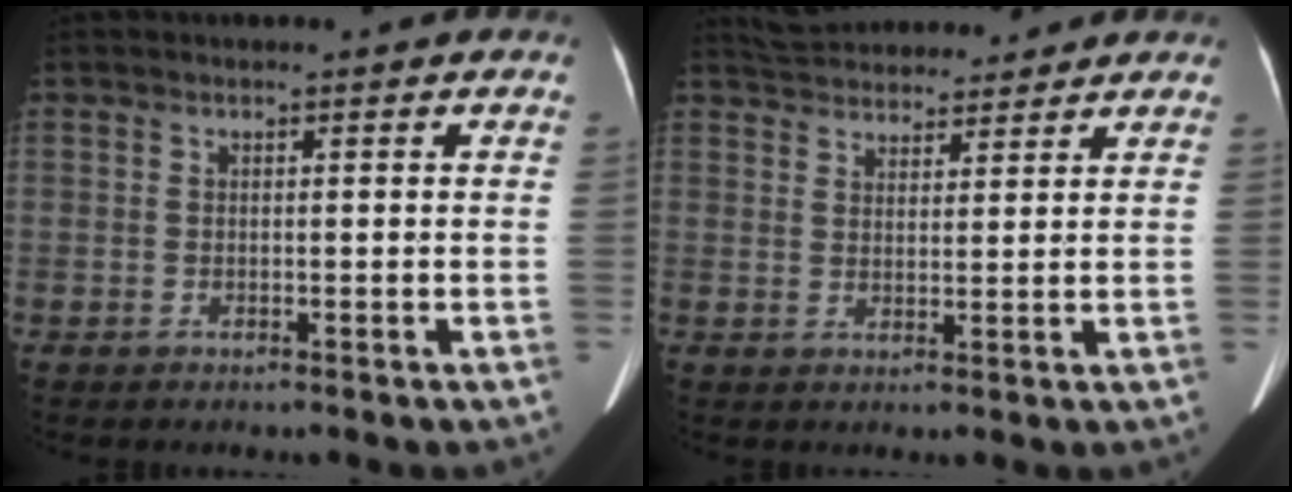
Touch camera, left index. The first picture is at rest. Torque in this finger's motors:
{"motor_torque": [0.13, -0.60, 0.18, 0.03]}